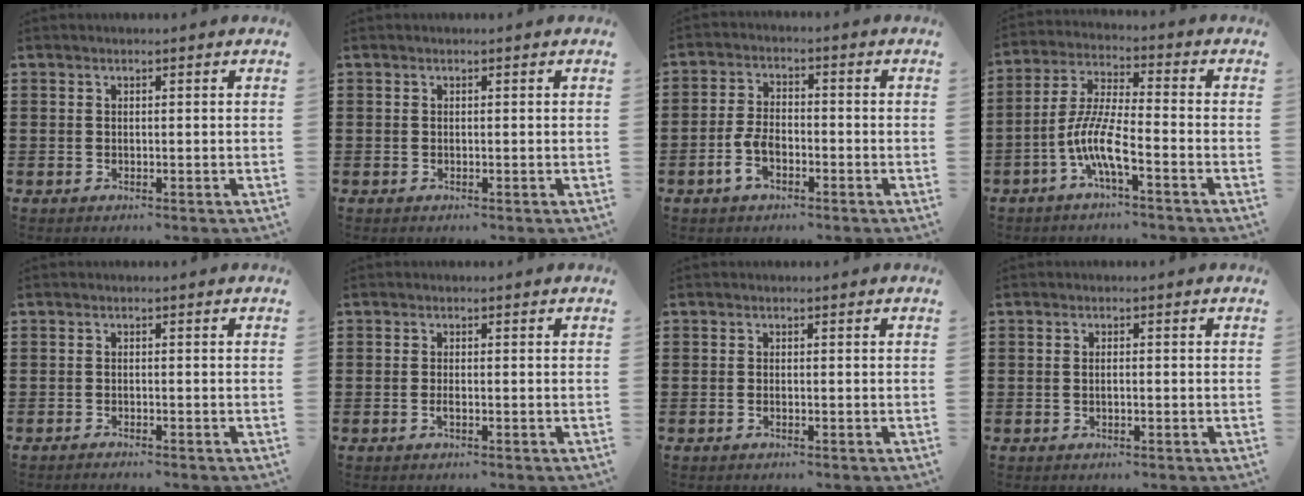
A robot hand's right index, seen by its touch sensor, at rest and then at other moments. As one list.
[{"total": 0.0}, {"total": 4.8, "force": [-2.2, 2.4, 3.5], "torque": [-0.090, -0.004, -0.047]}, {"total": 8.2, "force": [-3.9, 1.4, 7.1], "torque": [-0.166, -0.014, -0.079]}, {"total": 0.8, "force": [-0.7, -0.1, 0.1], "torque": [-0.003, -0.002, -0.015]}, {"total": 1.0, "force": [-0.4, 0.0, 0.9], "torque": [-0.019, -0.007, -0.005]}, {"total": 0.5, "force": [-0.3, -0.1, 0.4], "torque": [-0.009, -0.006, -0.004]}, {"total": 1.2, "force": [-0.2, 0.4, 1.1], "torque": [-0.020, -0.002, -0.004]}]